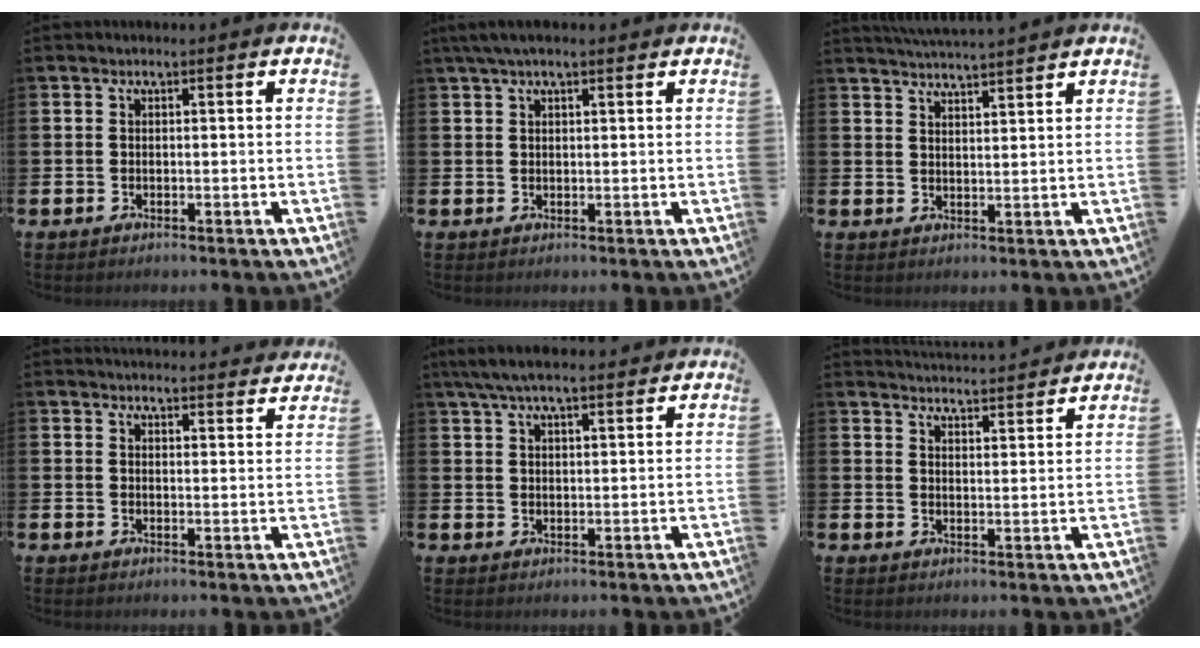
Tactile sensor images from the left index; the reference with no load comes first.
{"total": 2.8, "force": [2.0, 0.8, 1.8], "torque": [-0.039, 0.006, 0.037]}
{"total": 4.1, "force": [4.1, -0.3, 0.2], "torque": [-0.012, -0.021, 0.073]}
{"total": 3.7, "force": [3.7, 0.3, -0.1], "torque": [0.006, -0.028, 0.065]}
{"total": 5.5, "force": [4.8, 1.1, 2.4], "torque": [-0.058, -0.008, 0.089]}
{"total": 4.5, "force": [4.5, -0.1, -0.1], "torque": [-0.006, -0.033, 0.078]}